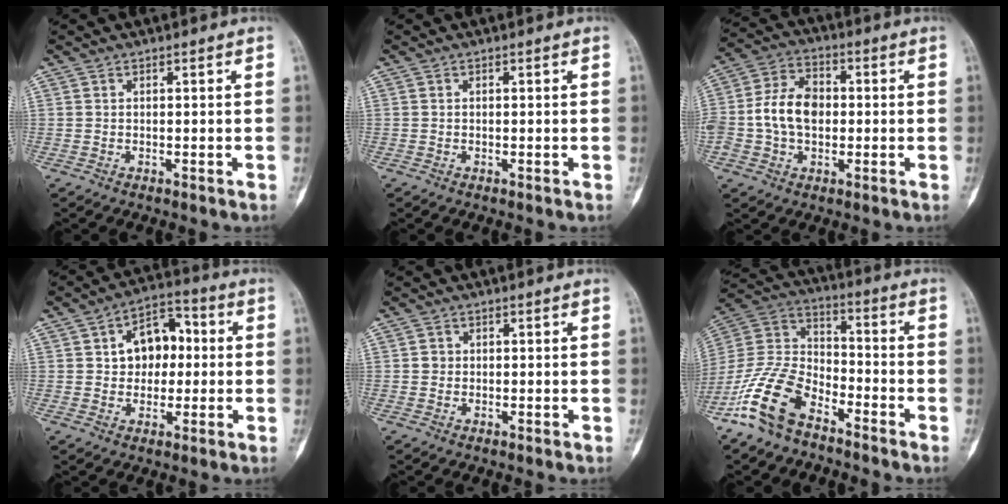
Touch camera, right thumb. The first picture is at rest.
{"total": 0.0}
{"total": 10.6, "force": [-0.5, 7.6, 7.4], "torque": [-0.128, 0.029, -0.016]}
{"total": 10.2, "force": [1.2, 7.3, 7.0], "torque": [-0.067, 0.025, 0.012]}
{"total": 1.3, "force": [0.1, 1.2, 0.3], "torque": [0.001, 0.004, 0.000]}
{"total": 15.1, "force": [-9.6, 7.8, 8.7], "torque": [-0.176, 0.063, -0.195]}